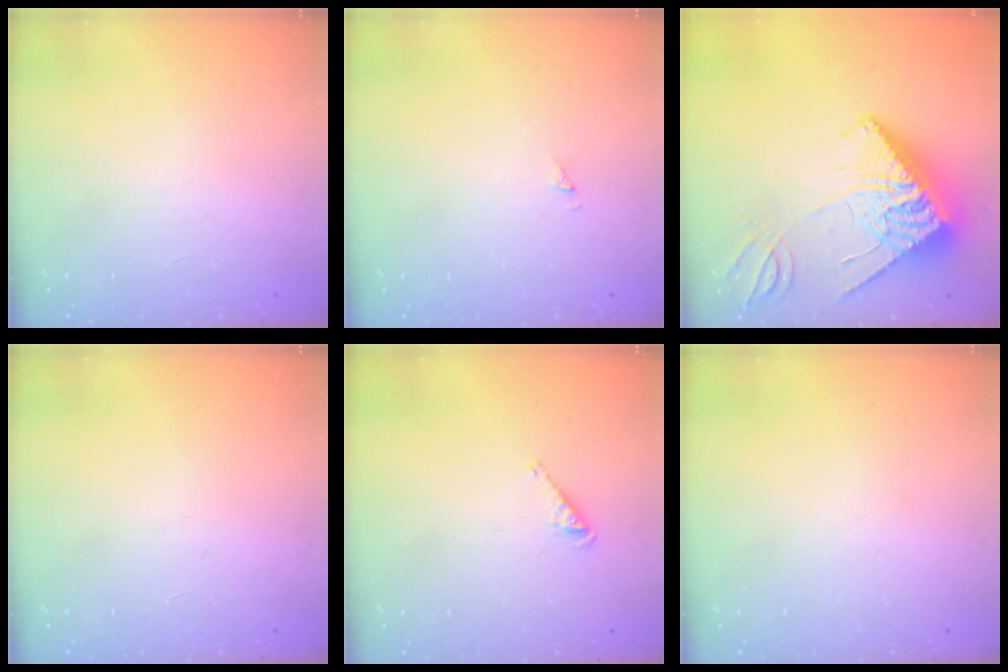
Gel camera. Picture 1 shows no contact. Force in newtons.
{"total": 0.7, "press": 0.7, "slide": 0.0}
{"total": 16.6, "press": 16.5, "slide": 2.0}
{"total": 0.0}
{"total": 2.8, "press": 2.8, "slide": 0.5}
{"total": 0.0}